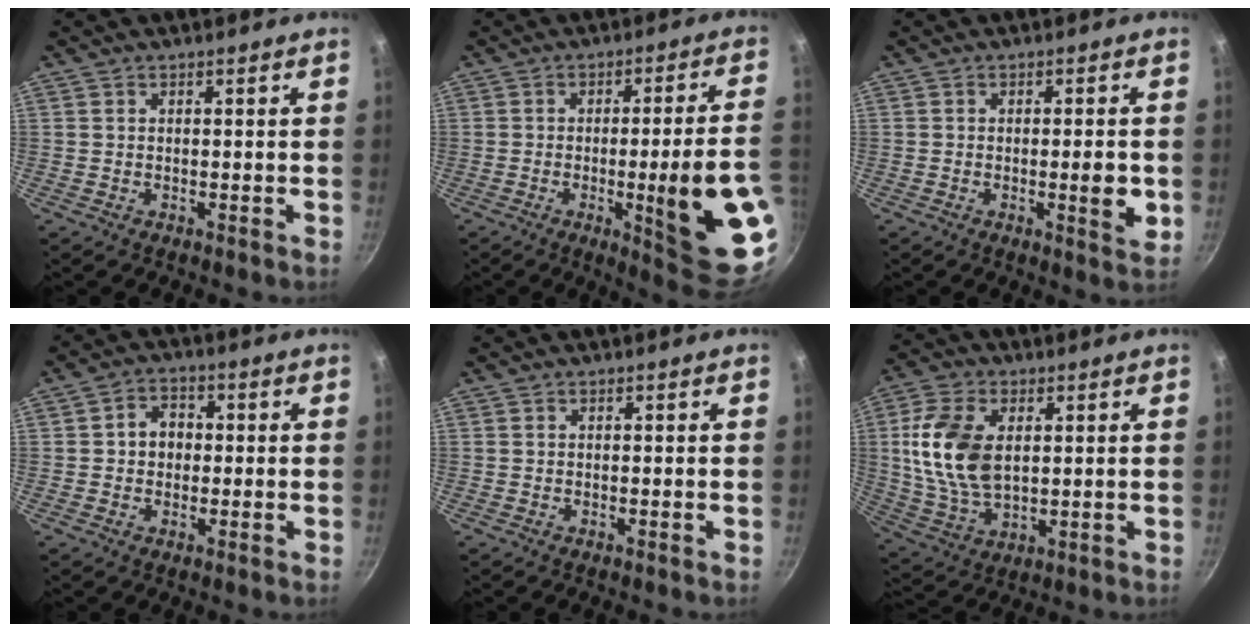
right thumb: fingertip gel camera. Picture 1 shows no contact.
{"total": 18.7, "force": [-4.3, 2.7, 18.0], "torque": [-0.222, 0.010, -0.046]}
{"total": 5.3, "force": [-0.9, 1.4, 5.0], "torque": [-0.064, -0.002, -0.011]}
{"total": 4.9, "force": [0.1, 4.1, 2.7], "torque": [-0.013, 0.009, -0.003]}
{"total": 0.0}
{"total": 14.7, "force": [2.6, 9.0, 11.4], "torque": [-0.209, -0.009, 0.054]}